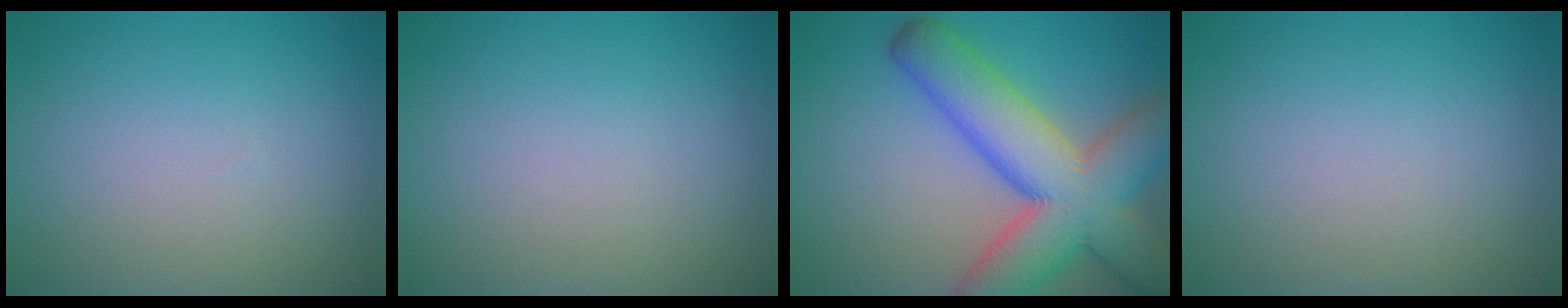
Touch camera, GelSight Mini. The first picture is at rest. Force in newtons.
{"total": 0.0}
{"total": 11.5, "press": 11.5, "slide": 0.6}
{"total": 0.0}